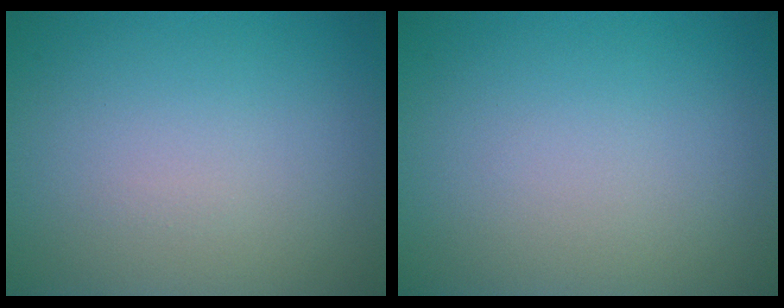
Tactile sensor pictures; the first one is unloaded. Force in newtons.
{"total": 0.0}